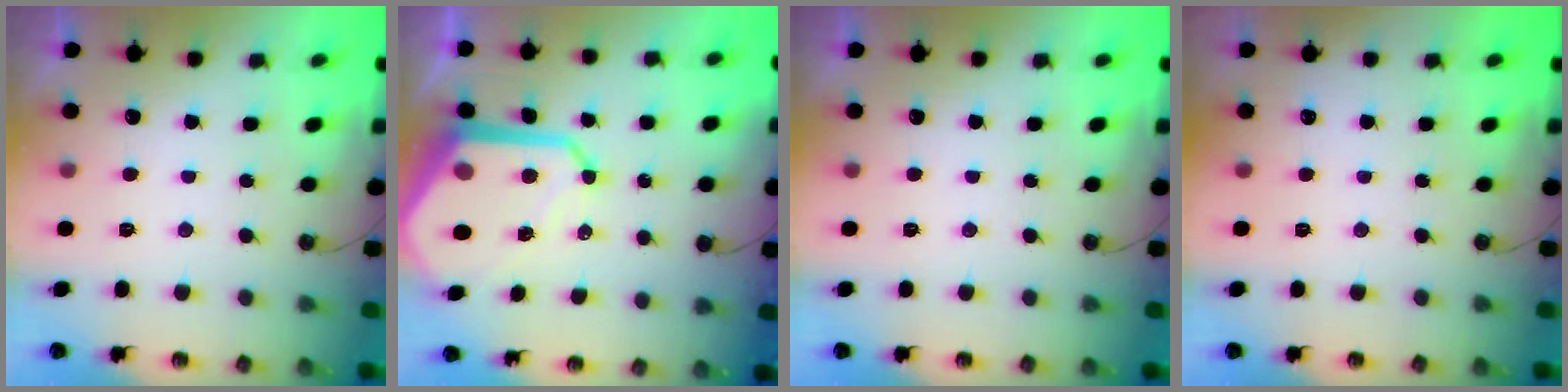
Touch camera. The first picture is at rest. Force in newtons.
{"total": 18.2, "press": 18.1, "slide": 1.9}
{"total": 0.0}
{"total": 0.0}